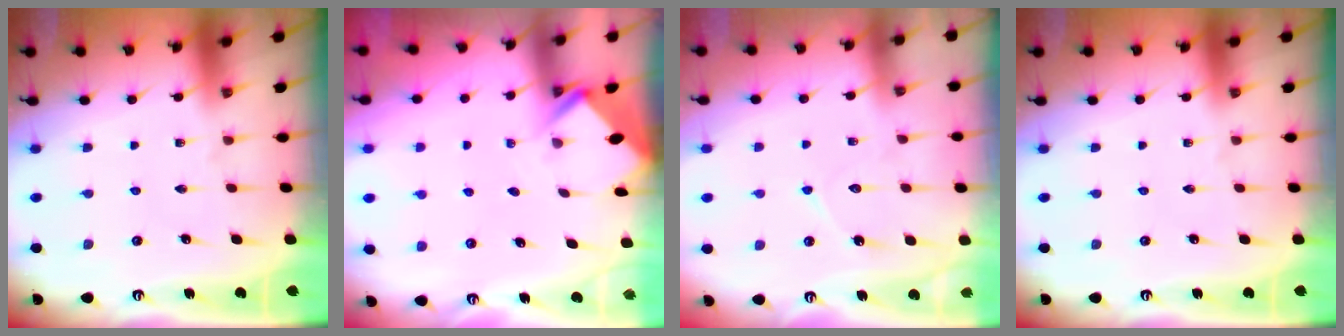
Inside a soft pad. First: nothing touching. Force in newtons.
{"total": 2.9, "press": 2.9, "slide": 0.2}
{"total": 7.3, "press": 7.2, "slide": 0.8}
{"total": 0.0}